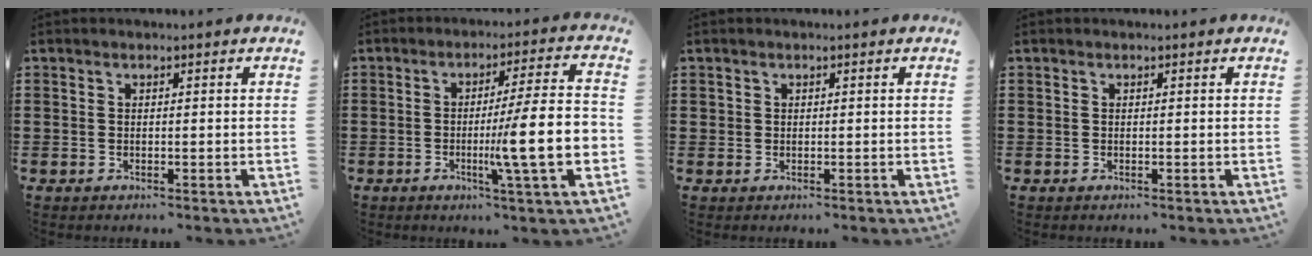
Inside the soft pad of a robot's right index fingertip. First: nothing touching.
{"total": 12.8, "force": [-2.6, 0.5, 12.6], "torque": [-0.202, -0.020, -0.055]}
{"total": 0.7, "force": [0.3, 0.6, 0.0], "torque": [-0.002, 0.004, 0.006]}
{"total": 0.0}